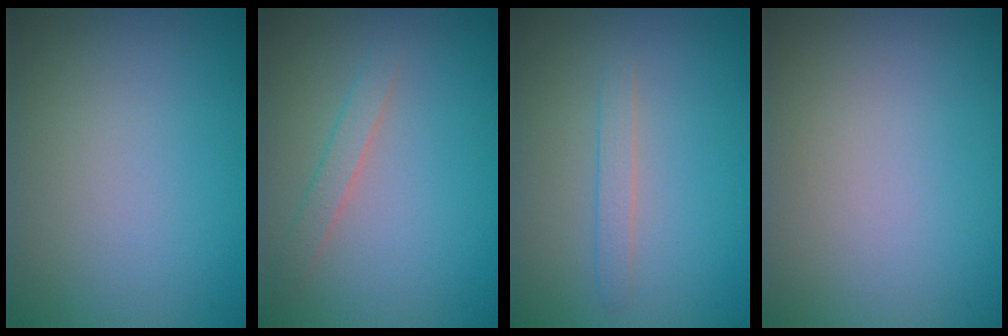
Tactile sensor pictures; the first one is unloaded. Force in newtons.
{"total": 1.5, "press": 1.5, "slide": 0.1}
{"total": 1.2, "press": 1.2, "slide": 0.1}
{"total": 0.0}